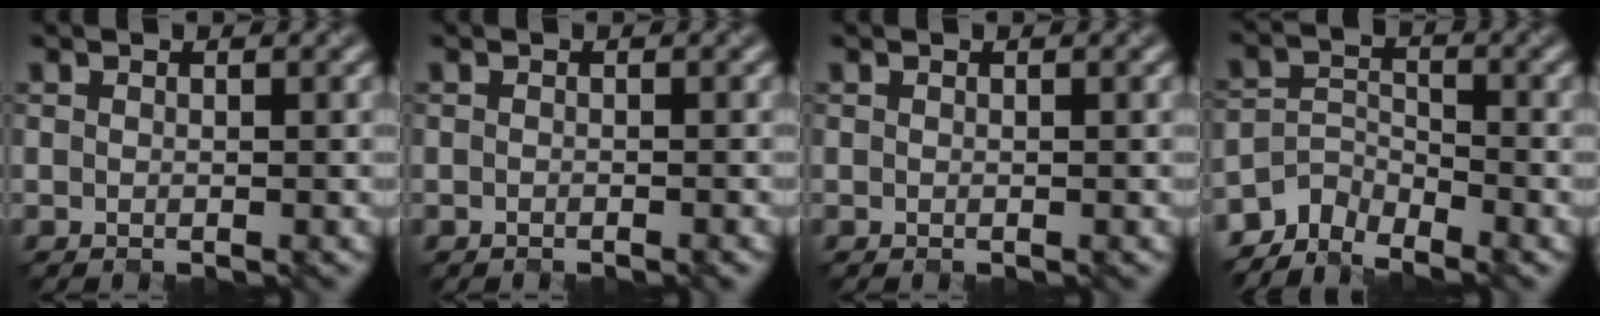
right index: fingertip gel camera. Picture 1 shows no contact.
{"total": 0.5, "force": [-0.5, 0.0, 0.2], "torque": [-0.004, -0.002, -0.008]}
{"total": 0.0}
{"total": 3.4, "force": [-3.2, 1.2, 0.2], "torque": [0.003, 0.000, -0.073]}